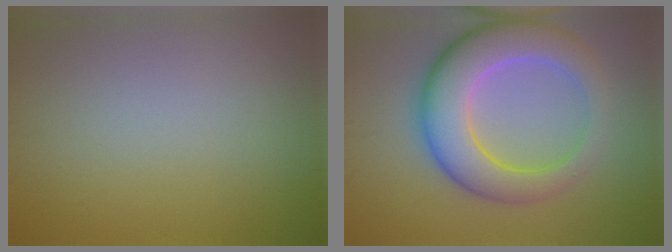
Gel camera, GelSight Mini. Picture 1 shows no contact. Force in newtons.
{"total": 8.2, "press": 8.2, "slide": 0.5}